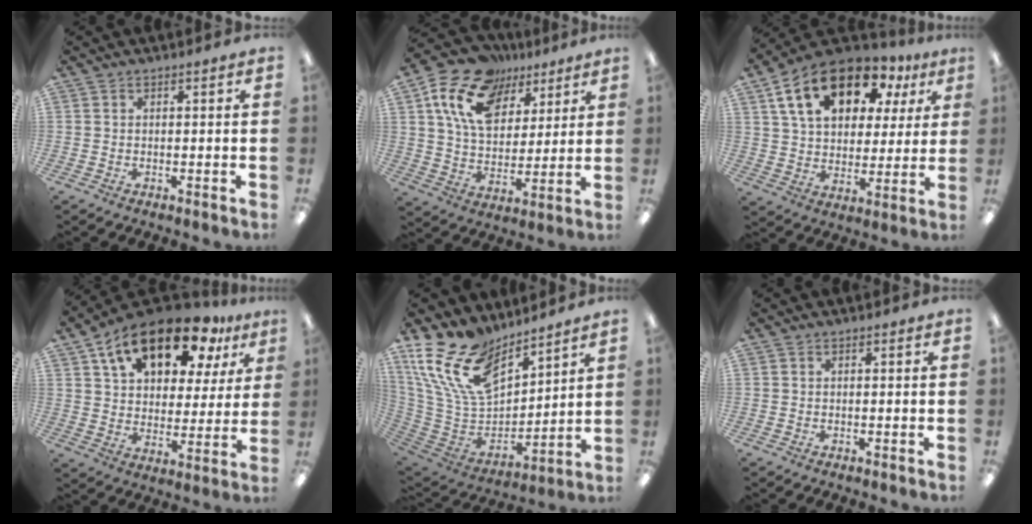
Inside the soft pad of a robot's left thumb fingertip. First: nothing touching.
{"total": 17.3, "force": [9.6, 11.3, 8.9], "torque": [-0.168, -0.031, 0.180]}
{"total": 19.2, "force": [10.3, 11.3, 11.6], "torque": [-0.201, -0.027, 0.182]}
{"total": 18.3, "force": [11.8, 9.2, 10.5], "torque": [-0.177, -0.051, 0.205]}
{"total": 19.8, "force": [12.5, 11.2, 10.5], "torque": [-0.232, -0.076, 0.232]}
{"total": 0.0}